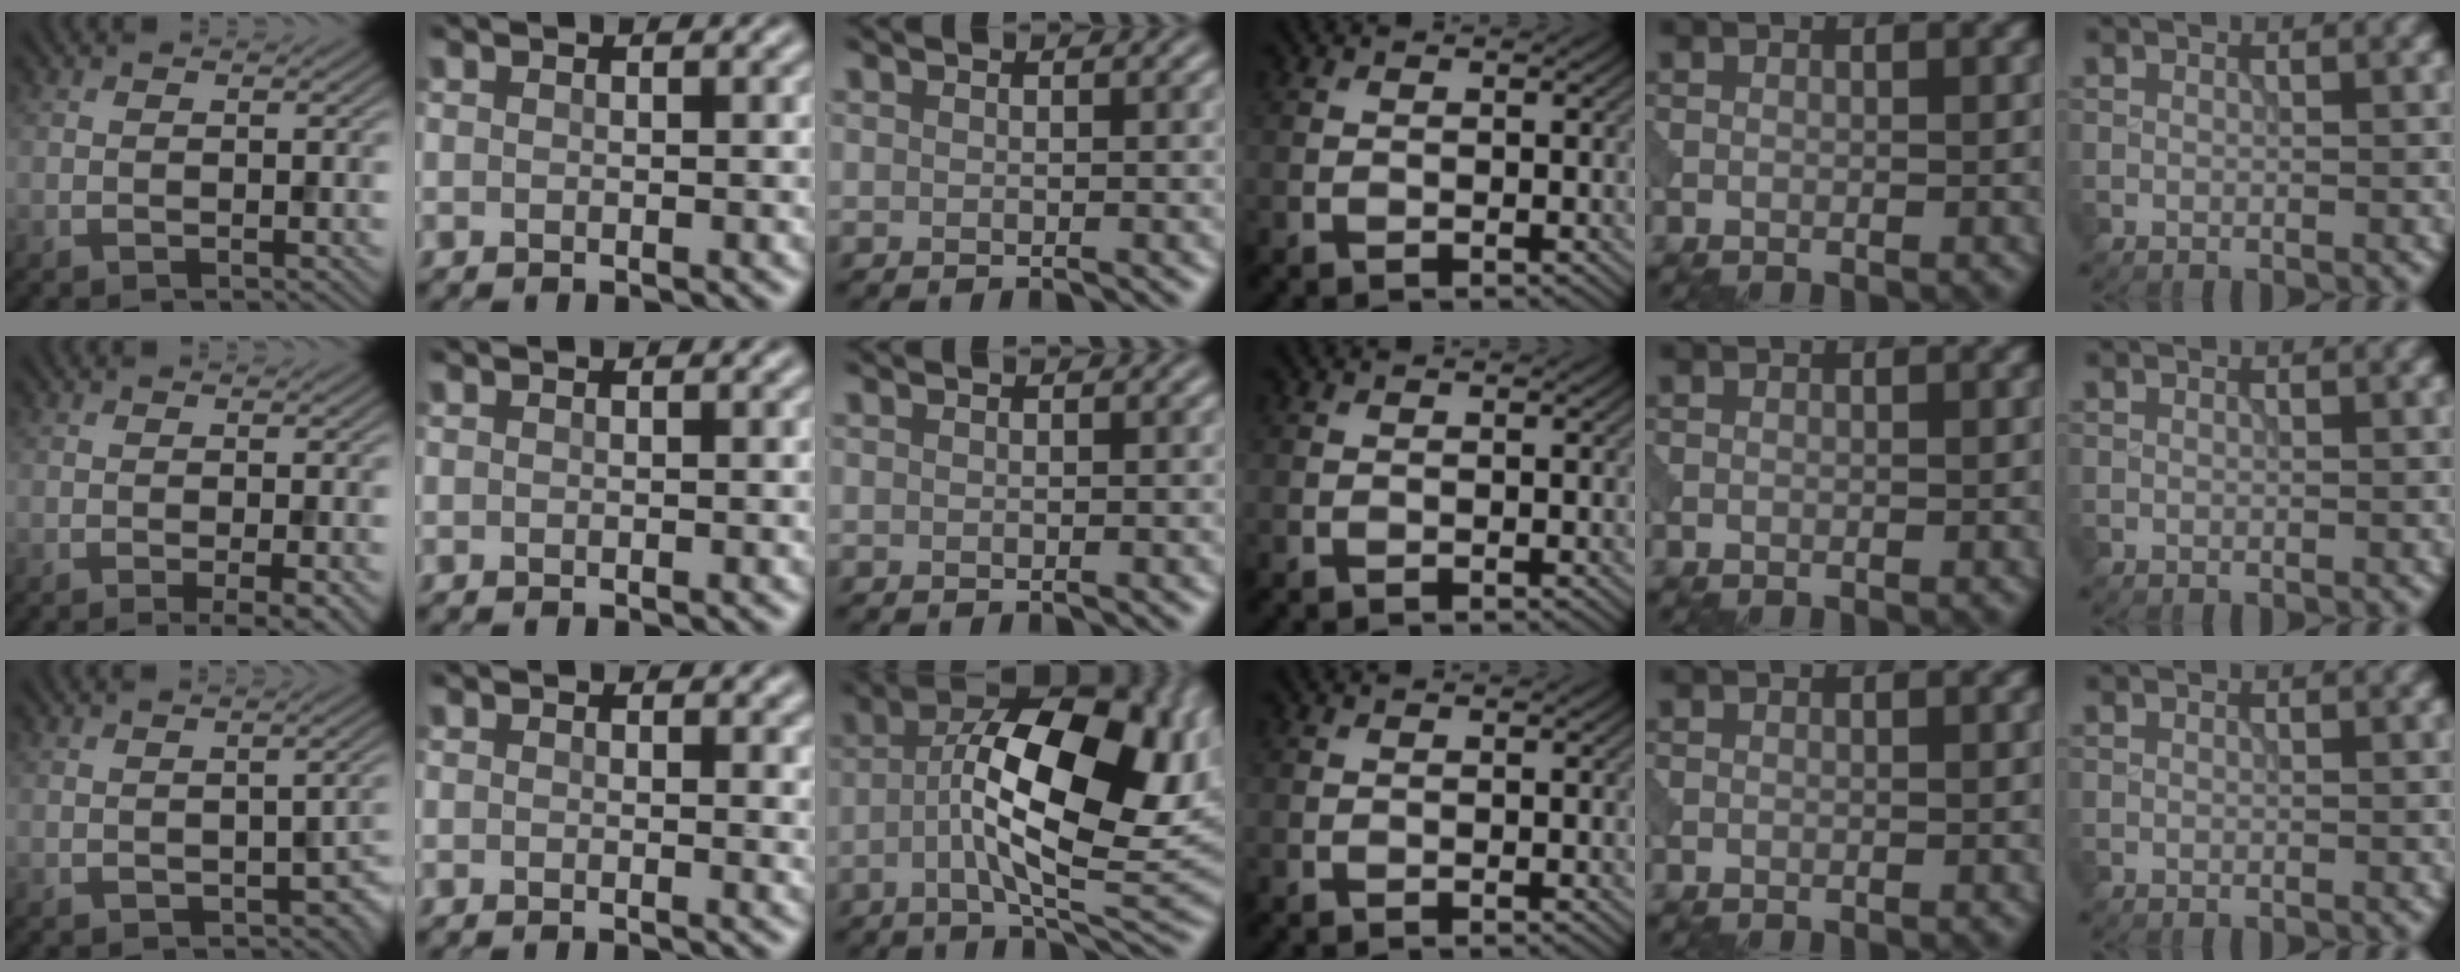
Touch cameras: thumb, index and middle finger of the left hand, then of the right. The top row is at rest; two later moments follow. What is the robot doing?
{"motion": "pour", "object": "beaker"}